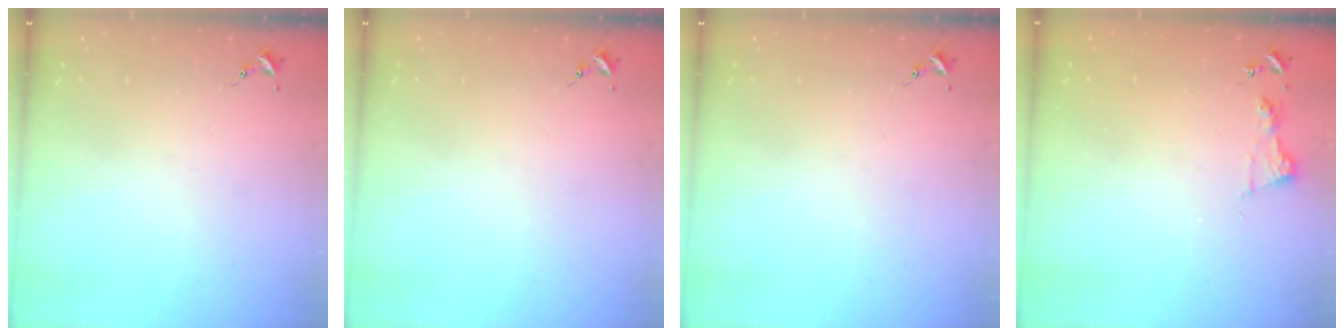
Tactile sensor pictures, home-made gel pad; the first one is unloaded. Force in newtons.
{"total": 0.0}
{"total": 0.0}
{"total": 5.2, "press": 5.2, "slide": 0.4}